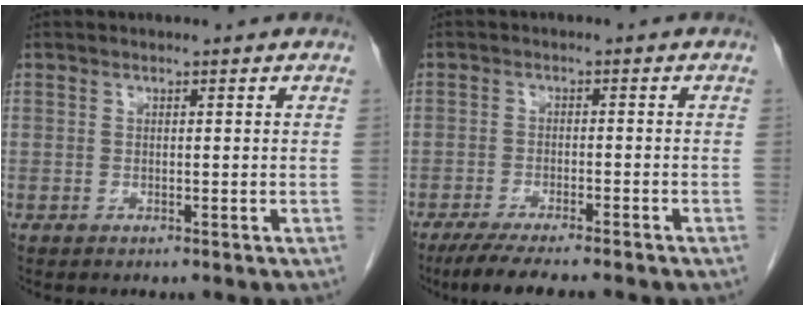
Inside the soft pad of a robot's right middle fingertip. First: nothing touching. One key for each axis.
{"total": 9.5, "fx": -7.8, "fy": 0.9, "fz": 5.3, "tx": -0.073, "ty": -0.018, "tz": -0.114}